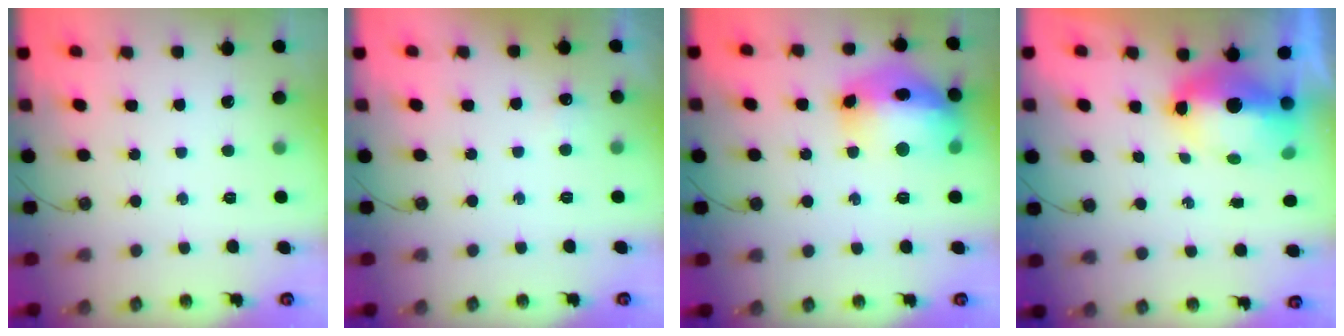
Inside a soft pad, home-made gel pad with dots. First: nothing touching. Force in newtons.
{"total": 4.7, "press": 3.9, "slide": 2.5}
{"total": 19.3, "press": 19.2, "slide": 1.7}
{"total": 10.3, "press": 10.1, "slide": 1.7}